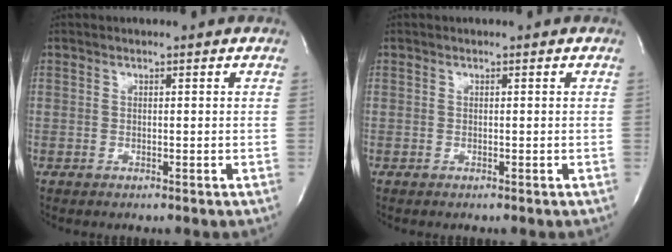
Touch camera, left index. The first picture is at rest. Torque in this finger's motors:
{"motor_torque": [-0.07, 0.07, 0.00, 0.00]}